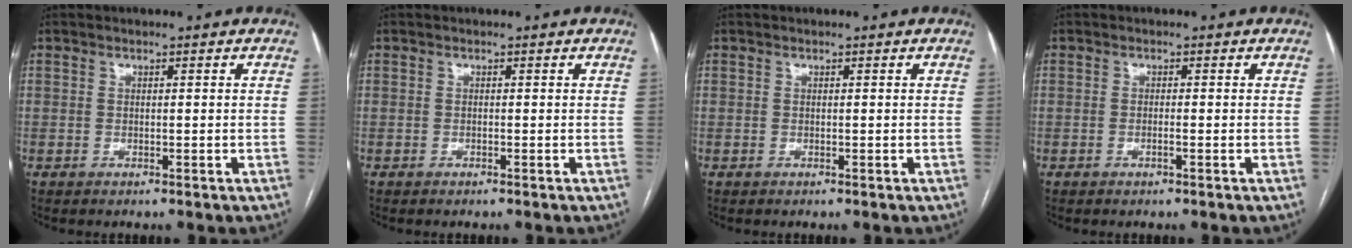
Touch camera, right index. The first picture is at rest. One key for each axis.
{"total": 0.0}
{"total": 0.0}
{"total": 0.8, "fx": -0.3, "fy": 0.0, "fz": 0.8, "tx": -0.017, "ty": 0.000, "tz": -0.005}